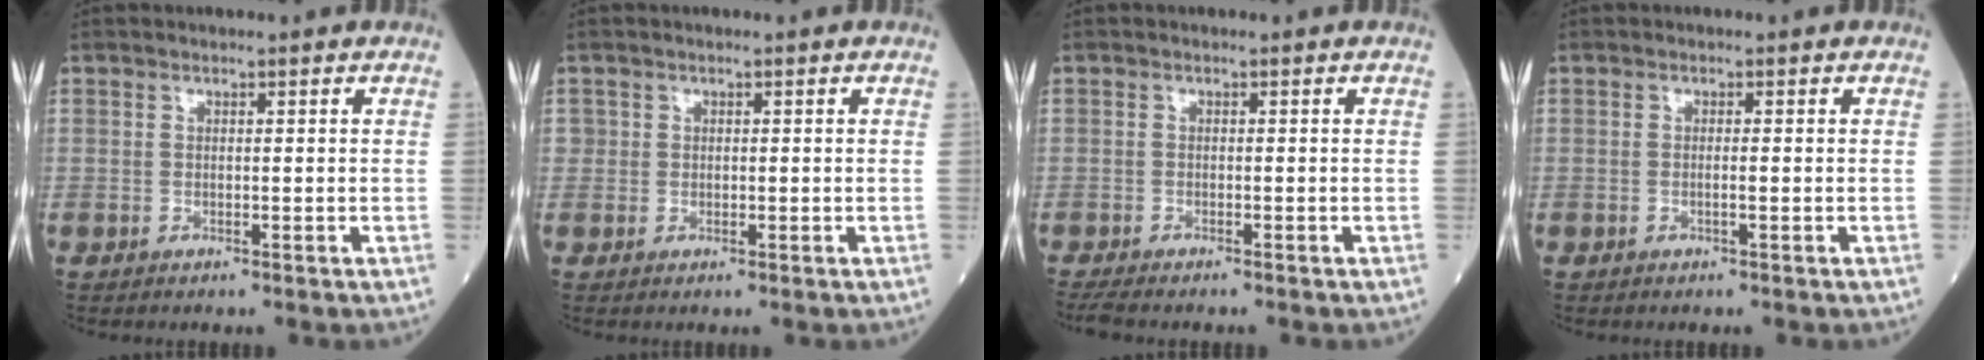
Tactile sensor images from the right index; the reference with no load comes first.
{"total": 1.1, "force": [0.1, 1.0, 0.1], "torque": [0.003, 0.003, 0.003]}
{"total": 4.3, "force": [-3.8, 0.4, 2.0], "torque": [-0.032, -0.008, -0.059]}
{"total": 0.7, "force": [-0.2, -0.1, 0.7], "torque": [-0.018, 0.000, 0.000]}